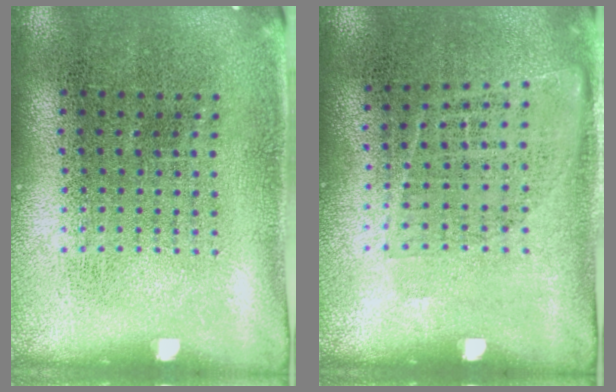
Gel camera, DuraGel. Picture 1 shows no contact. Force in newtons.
{"total": 1.0, "press": 0.8, "slide": 0.6}